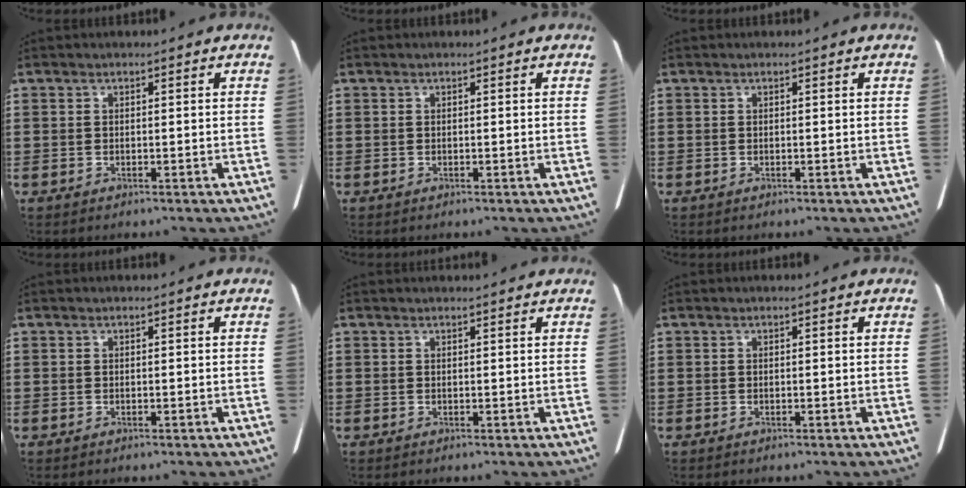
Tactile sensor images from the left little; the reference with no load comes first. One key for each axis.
{"total": 0.0}
{"total": 0.0}
{"total": 0.0}
{"total": 0.6, "fx": 0.6, "fy": 0.1, "fz": 0.2, "tx": 0.002, "ty": -0.002, "tz": 0.009}
{"total": 0.0}